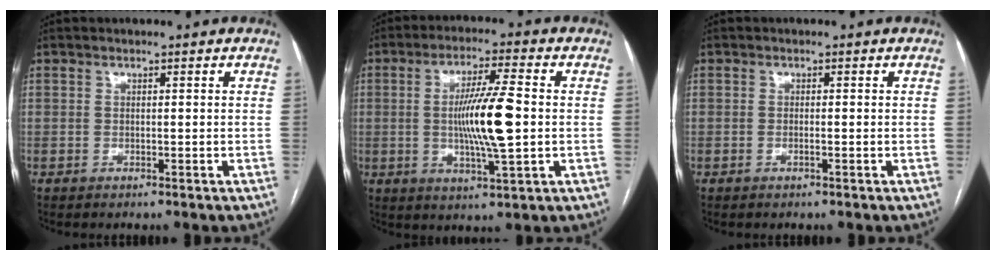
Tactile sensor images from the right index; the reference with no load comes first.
{"total": 10.8, "force": [-0.2, 0.9, 10.8], "torque": [-0.197, -0.003, -0.005]}
{"total": 0.5, "force": [-0.3, 0.0, 0.5], "torque": [-0.010, 0.000, -0.004]}